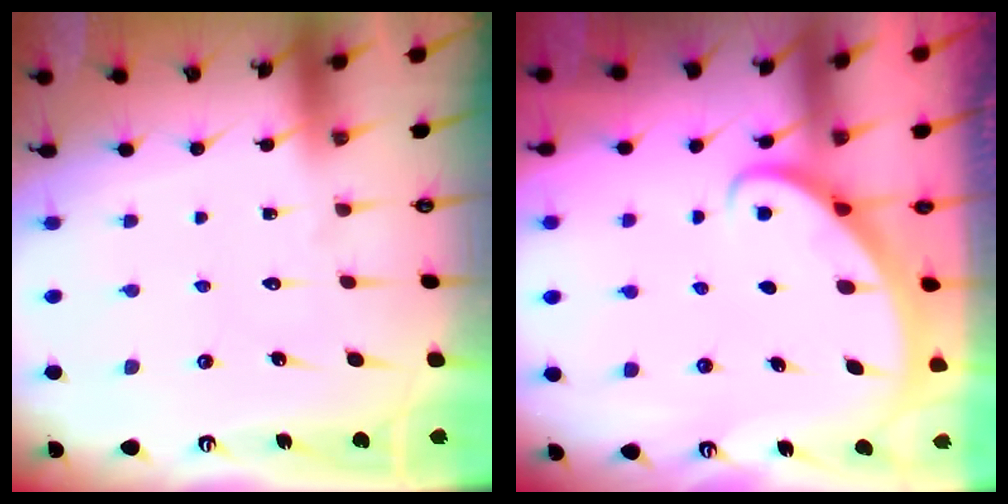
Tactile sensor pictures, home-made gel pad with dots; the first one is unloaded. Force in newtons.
{"total": 2.7, "press": 2.7, "slide": 0.2}